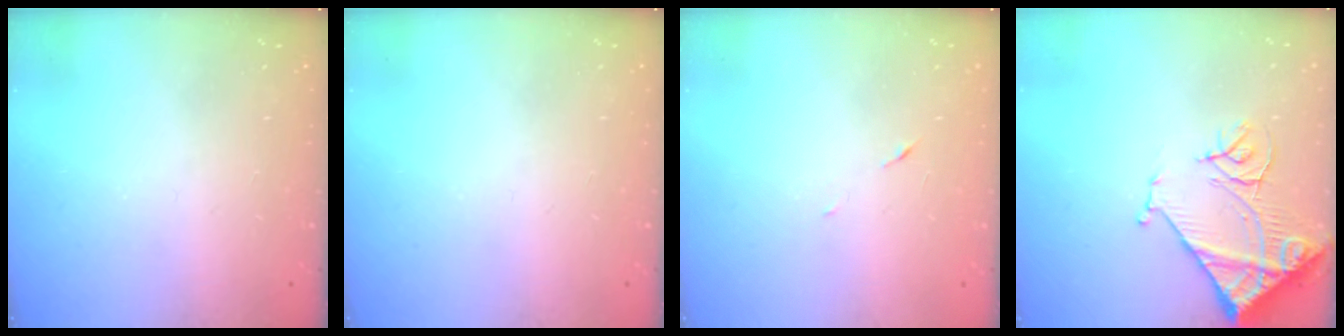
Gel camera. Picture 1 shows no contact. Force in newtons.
{"total": 0.0}
{"total": 5.0, "press": 4.8, "slide": 1.4}
{"total": 13.6, "press": 13.5, "slide": 1.7}